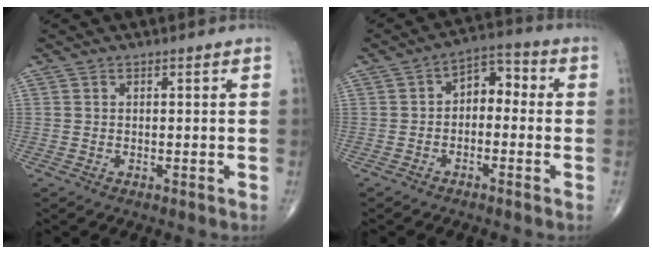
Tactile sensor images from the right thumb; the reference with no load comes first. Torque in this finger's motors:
{"motor_torque": [-0.53, 0.24, 0.30, -0.01, -0.06]}